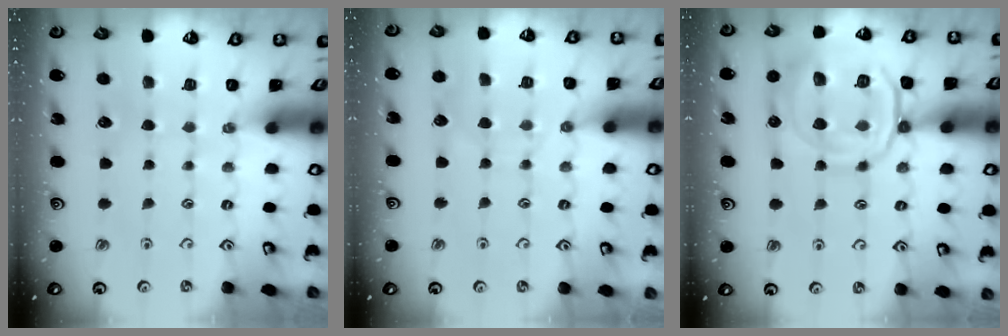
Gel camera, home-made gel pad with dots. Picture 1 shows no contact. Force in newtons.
{"total": 5.7, "press": 5.6, "slide": 0.6}
{"total": 16.7, "press": 16.6, "slide": 1.7}